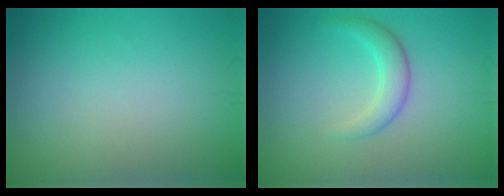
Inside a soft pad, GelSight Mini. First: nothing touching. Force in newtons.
{"total": 2.5, "press": 2.5, "slide": 0.1}